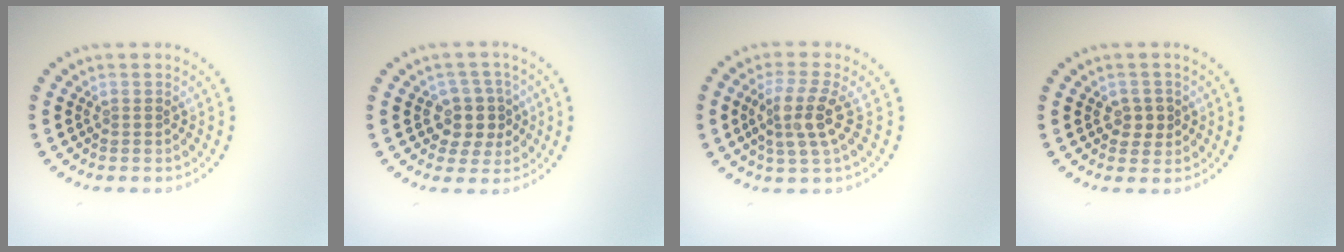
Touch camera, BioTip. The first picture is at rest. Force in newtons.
{"total": 3.6, "press": 3.2, "slide": 1.6}
{"total": 3.6, "press": 3.0, "slide": 2.1}
{"total": 1.8, "press": 1.7, "slide": 0.5}